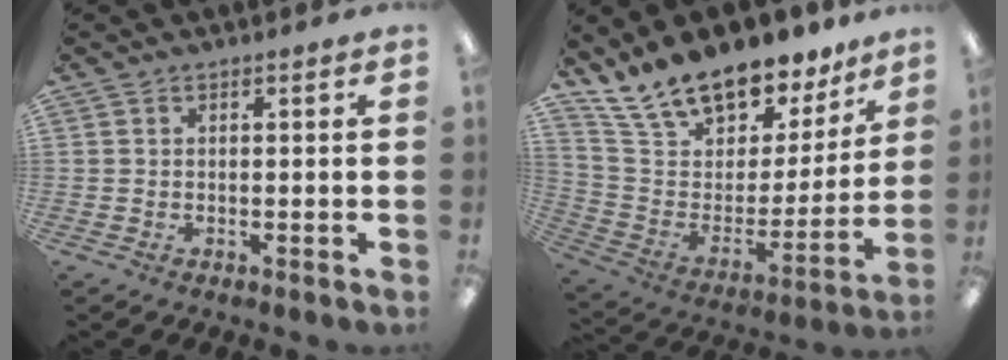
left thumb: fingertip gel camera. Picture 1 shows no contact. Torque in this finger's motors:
{"motor_torque": [1.09, 1.11, 1.49, -1.28, 0.17]}